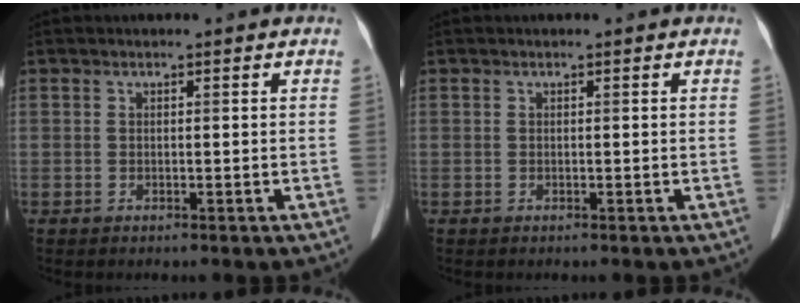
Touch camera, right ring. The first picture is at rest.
{"total": 0.0}